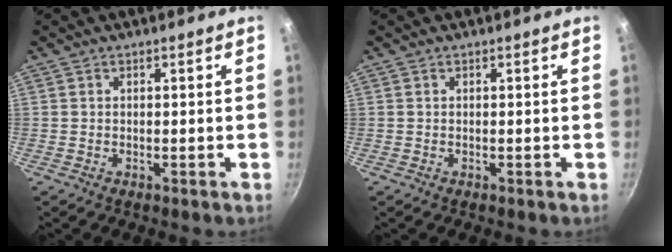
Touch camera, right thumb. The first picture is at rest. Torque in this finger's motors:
{"motor_torque": [-0.02, 0.00, 0.00, 0.00, 0.00]}